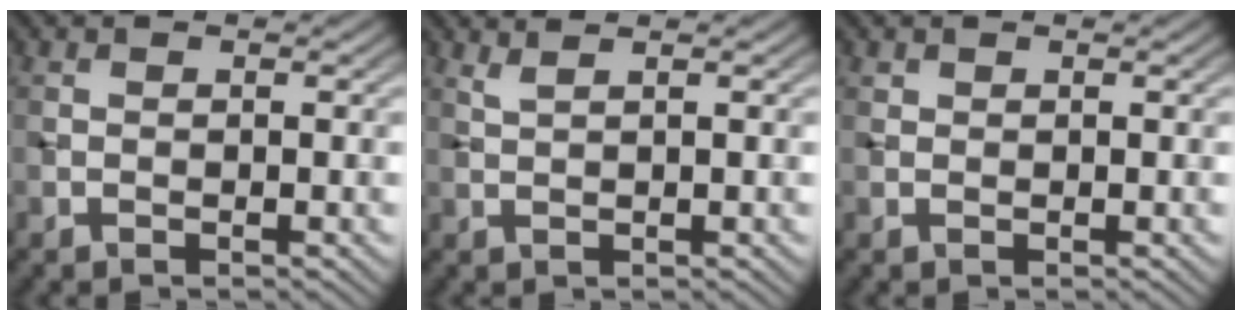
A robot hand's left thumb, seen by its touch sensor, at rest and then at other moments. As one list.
[{"total": 1.7, "force": [1.2, 0.3, 1.1], "torque": [-0.025, 0.005, 0.020]}, {"total": 0.5, "force": [0.4, 0.3, 0.1], "torque": [-0.001, 0.000, 0.011]}]